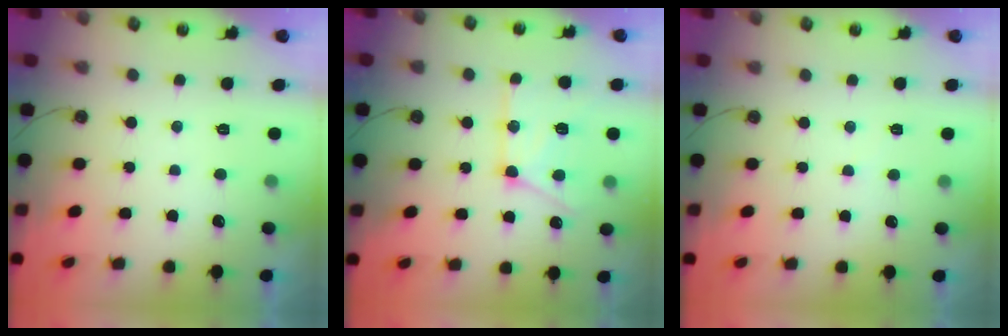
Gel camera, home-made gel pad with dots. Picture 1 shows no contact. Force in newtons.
{"total": 15.1, "press": 15.0, "slide": 1.4}
{"total": 2.3, "press": 2.3, "slide": 0.4}